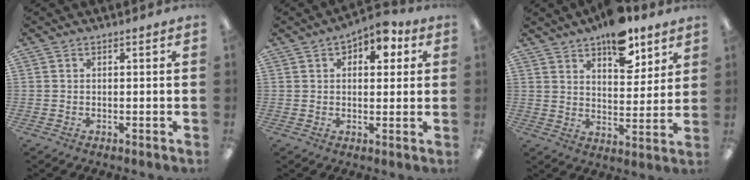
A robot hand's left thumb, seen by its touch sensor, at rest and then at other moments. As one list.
[{"total": 6.6, "force": [3.3, 3.9, 4.2], "torque": [-0.048, -0.008, 0.053]}, {"total": 12.4, "force": [8.9, 5.7, 6.4], "torque": [-0.078, -0.048, 0.154]}]